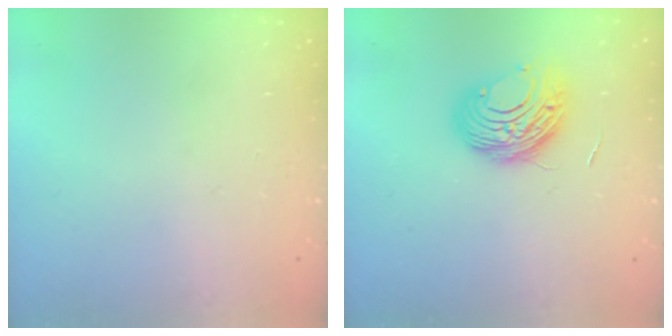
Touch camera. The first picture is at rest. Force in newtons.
{"total": 10.4, "press": 10.3, "slide": 1.0}